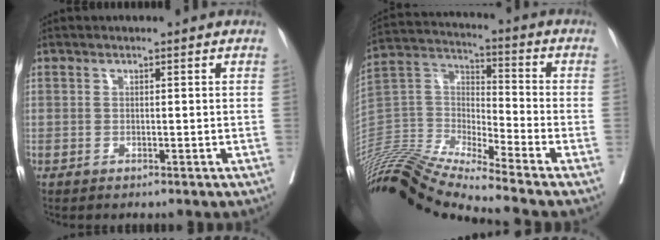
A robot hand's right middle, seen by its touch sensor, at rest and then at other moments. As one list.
[{"total": 17.3, "force": [-16.2, -1.4, 6.0], "torque": [-0.126, 0.028, -0.309]}]